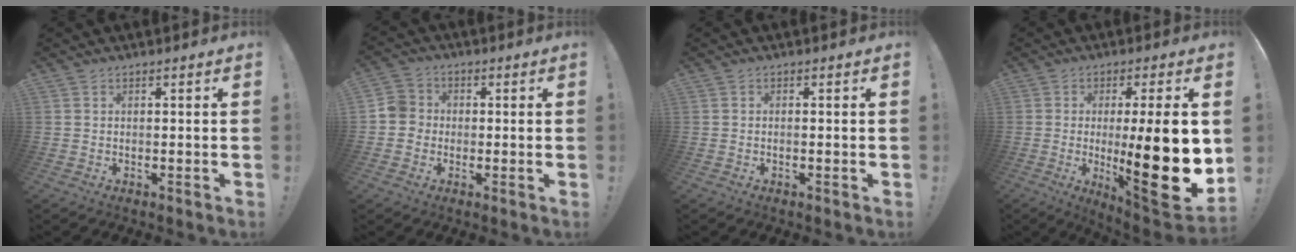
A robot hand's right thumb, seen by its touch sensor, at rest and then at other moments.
{"total": 5.9, "force": [-1.2, 5.5, 1.7], "torque": [-0.031, 0.024, -0.021]}
{"total": 0.6, "force": [-0.6, 0.0, 0.2], "torque": [-0.013, 0.003, -0.008]}
{"total": 22.9, "force": [-1.9, 4.6, 22.4], "torque": [-0.350, -0.025, -0.024]}